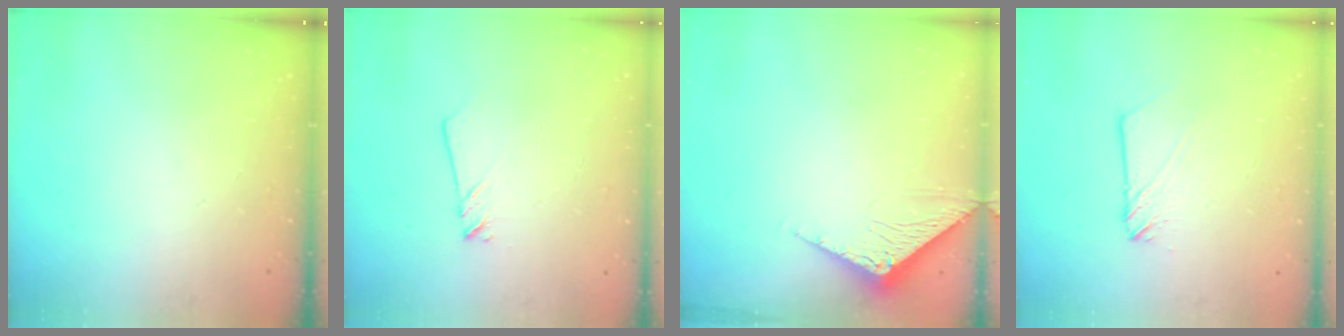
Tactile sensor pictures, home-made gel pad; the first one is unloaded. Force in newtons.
{"total": 2.0, "press": 2.0, "slide": 0.1}
{"total": 3.3, "press": 3.2, "slide": 0.3}
{"total": 4.1, "press": 4.1, "slide": 0.4}